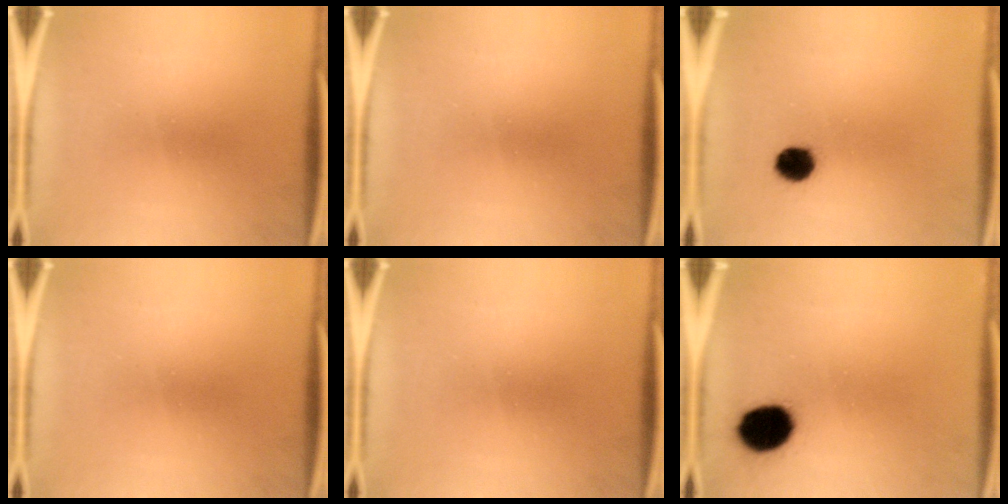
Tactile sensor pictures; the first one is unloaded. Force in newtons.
{"total": 0.0}
{"total": 4.7}
{"total": 0.0}
{"total": 0.0}
{"total": 11.1}